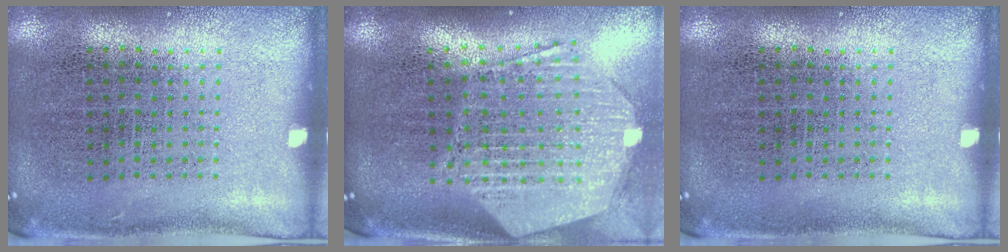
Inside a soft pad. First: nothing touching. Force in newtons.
{"total": 3.0, "press": 2.4, "slide": 1.8}
{"total": 0.0}